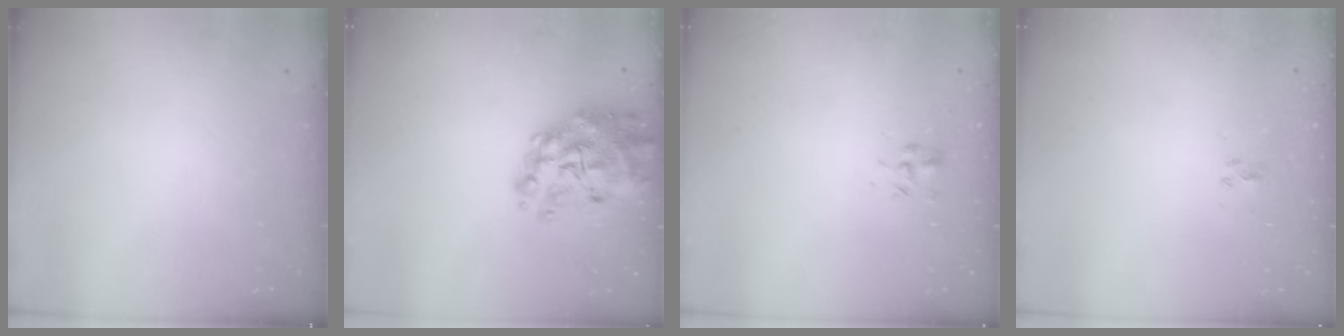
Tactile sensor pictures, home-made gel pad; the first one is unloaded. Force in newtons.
{"total": 15.3, "press": 14.6, "slide": 4.5}
{"total": 2.3, "press": 2.2, "slide": 0.7}
{"total": 2.0, "press": 1.8, "slide": 1.0}